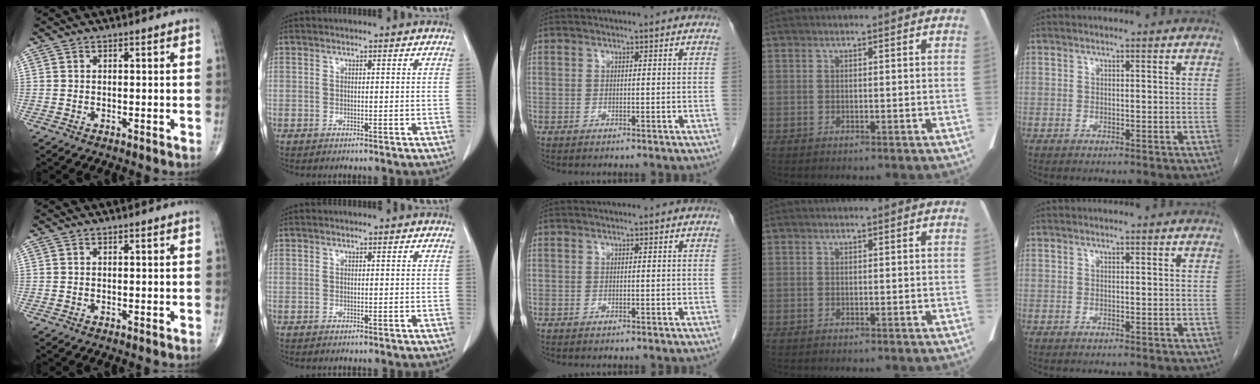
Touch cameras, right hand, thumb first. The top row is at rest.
{}